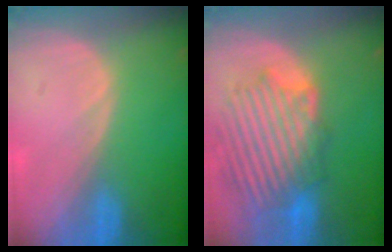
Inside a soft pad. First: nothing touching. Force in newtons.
{"total": 10.3, "press": 10.0, "slide": 2.3}